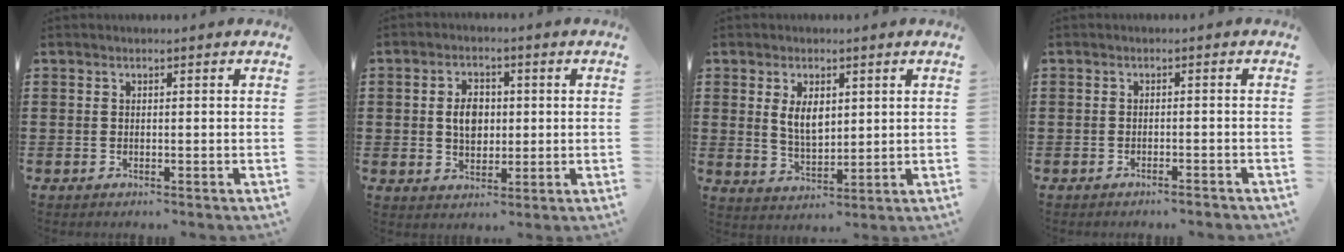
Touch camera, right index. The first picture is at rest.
{"total": 4.6, "force": [0.2, 3.2, 3.2], "torque": [-0.063, 0.010, -0.001]}
{"total": 4.8, "force": [1.3, 2.6, 3.8], "torque": [-0.074, 0.005, 0.021]}
{"total": 1.3, "force": [-1.2, -0.2, 0.5], "torque": [-0.011, 0.000, -0.023]}